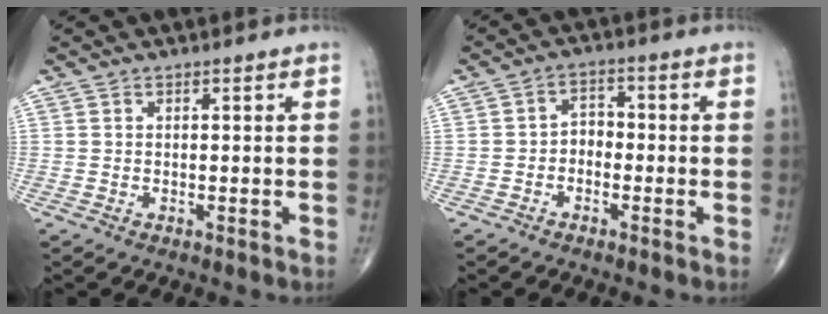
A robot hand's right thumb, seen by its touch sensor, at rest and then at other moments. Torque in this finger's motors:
{"motor_torque": [-0.36, -0.20, 0.23, 0.00, 0.05]}